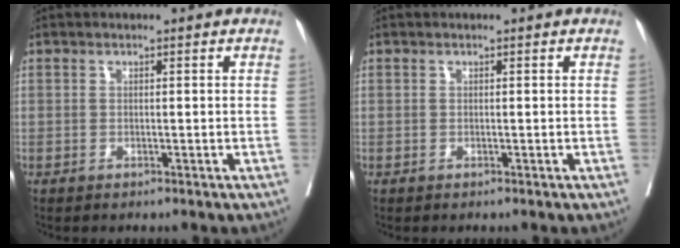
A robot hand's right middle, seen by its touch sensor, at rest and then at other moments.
{"total": 0.0}